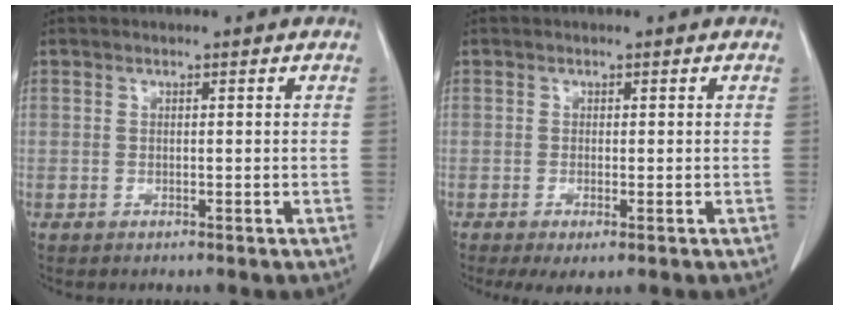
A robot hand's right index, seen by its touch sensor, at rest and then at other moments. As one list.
[{"total": 2.8, "force": [-1.4, 0.6, 2.4], "torque": [-0.037, -0.010, -0.020]}]